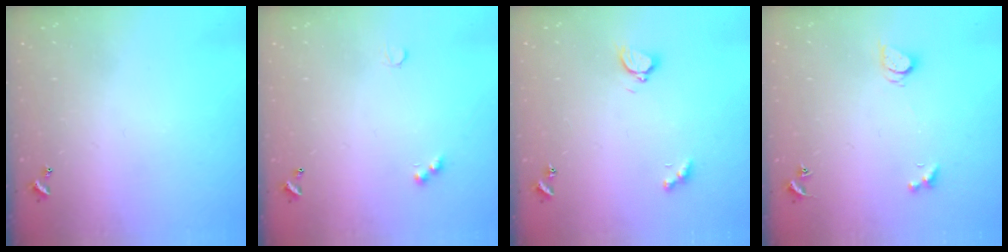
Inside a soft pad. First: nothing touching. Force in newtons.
{"total": 2.5, "press": 2.4, "slide": 0.5}
{"total": 2.8, "press": 2.7, "slide": 0.6}
{"total": 1.7, "press": 1.7, "slide": 0.4}